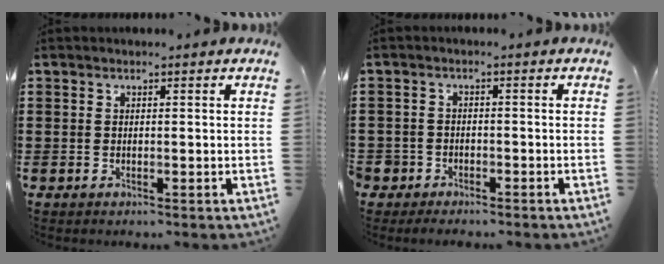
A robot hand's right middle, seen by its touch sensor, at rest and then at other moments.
{"total": 2.2, "force": [-1.9, 0.9, -0.2], "torque": [-0.003, 0.001, -0.046]}